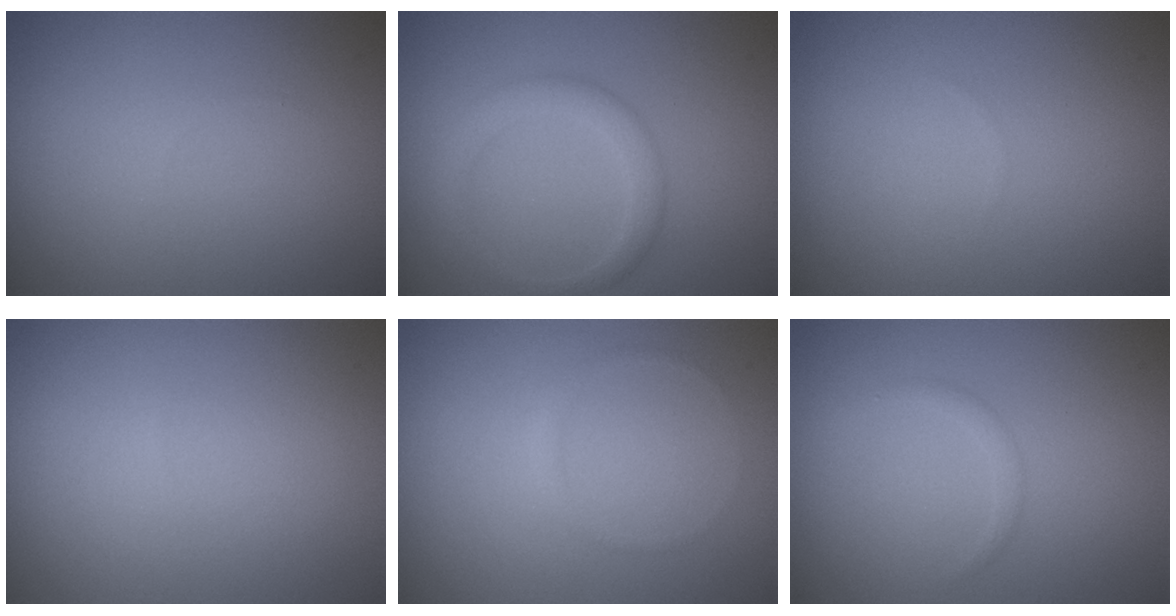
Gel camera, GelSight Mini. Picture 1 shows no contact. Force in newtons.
{"total": 2.3, "press": 2.3, "slide": 0.0}
{"total": 0.0}
{"total": 0.0}
{"total": 0.7, "press": 0.7, "slide": 0.1}
{"total": 0.9, "press": 0.9, "slide": 0.0}